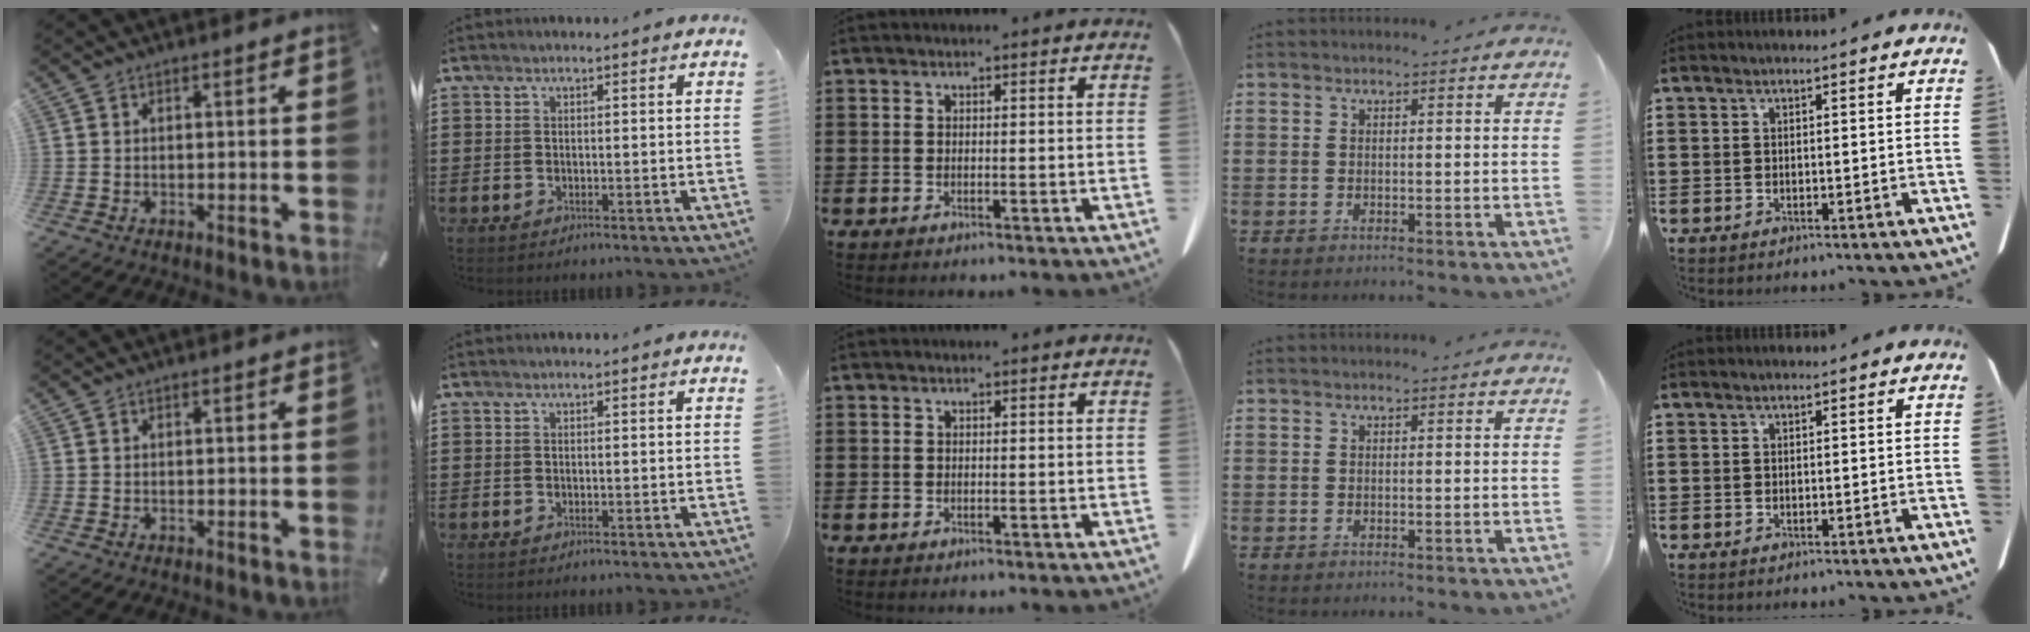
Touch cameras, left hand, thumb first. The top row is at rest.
{}